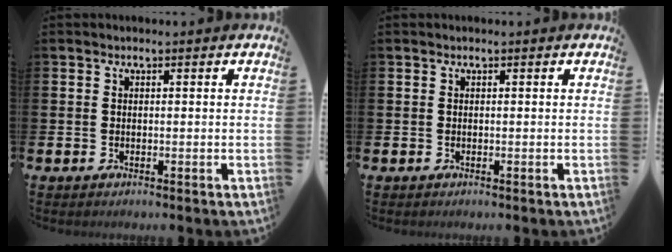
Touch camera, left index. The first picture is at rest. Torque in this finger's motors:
{"motor_torque": [-0.06, 0.03, 0.00, 0.01]}